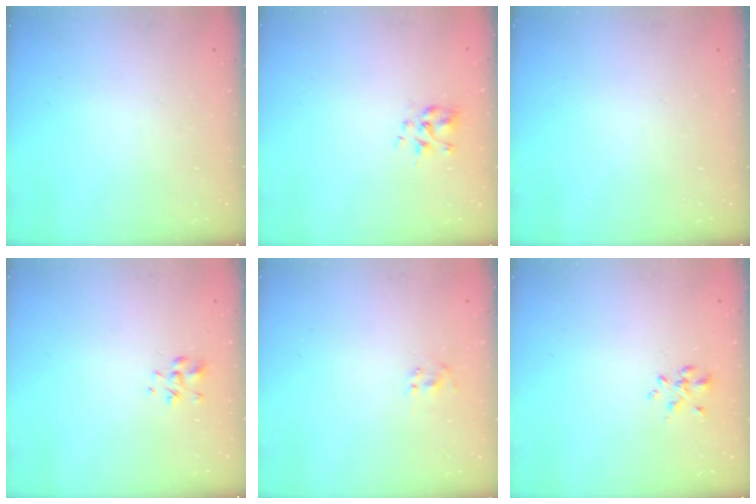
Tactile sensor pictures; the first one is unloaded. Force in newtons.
{"total": 2.9, "press": 2.7, "slide": 1.1}
{"total": 0.0}
{"total": 1.3, "press": 1.2, "slide": 0.6}
{"total": 1.5, "press": 1.3, "slide": 0.7}
{"total": 1.0, "press": 0.9, "slide": 0.4}